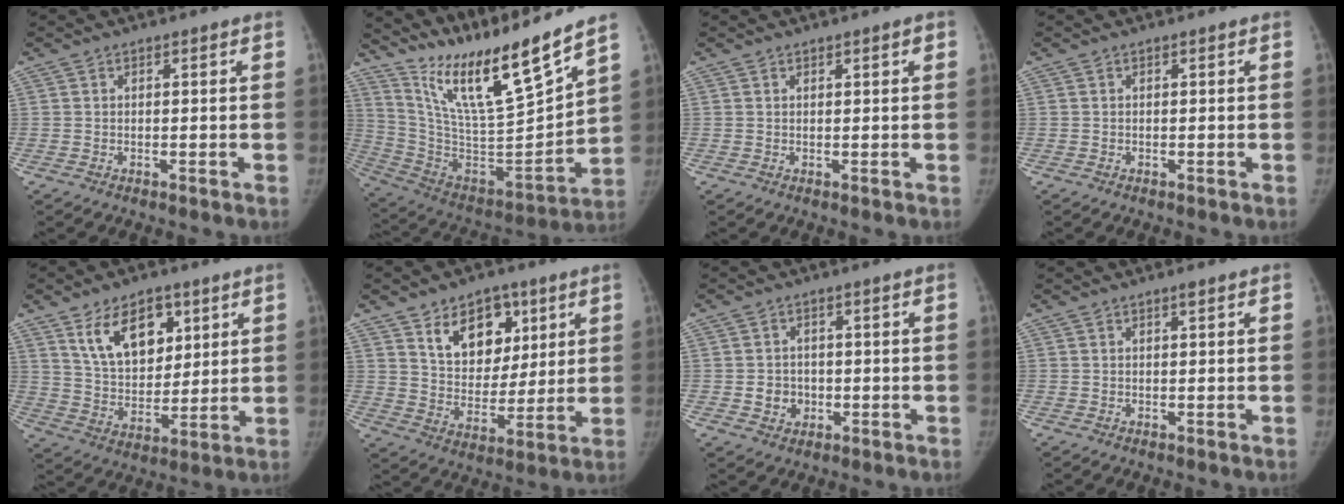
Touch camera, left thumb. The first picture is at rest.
{"total": 21.1, "force": [16.9, 1.8, 12.5], "torque": [-0.183, -0.103, 0.312]}
{"total": 0.9, "force": [0.5, 0.2, 0.7], "torque": [-0.007, 0.000, 0.005]}
{"total": 0.0}
{"total": 13.8, "force": [6.8, 8.4, 8.6], "torque": [-0.105, -0.037, 0.130]}
{"total": 13.9, "force": [6.9, 9.5, 7.5], "torque": [-0.071, -0.036, 0.121]}
{"total": 4.1, "force": [-0.8, 3.7, 1.5], "torque": [-0.003, 0.007, -0.008]}
{"total": 0.6, "force": [0.3, 0.0, 0.5], "torque": [-0.006, 0.001, 0.004]}